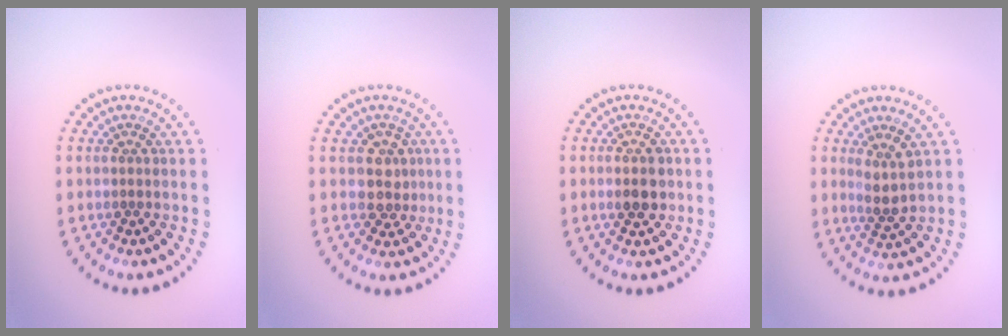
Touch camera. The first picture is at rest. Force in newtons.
{"total": 2.3, "press": 1.9, "slide": 1.3}
{"total": 2.7, "press": 2.7, "slide": 0.2}
{"total": 2.3, "press": 1.8, "slide": 1.4}